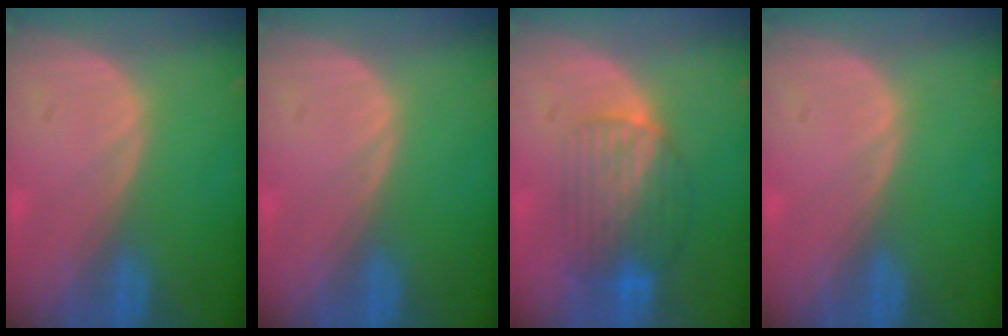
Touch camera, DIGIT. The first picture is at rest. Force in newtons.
{"total": 0.0}
{"total": 7.4, "press": 7.2, "slide": 1.7}
{"total": 0.0}